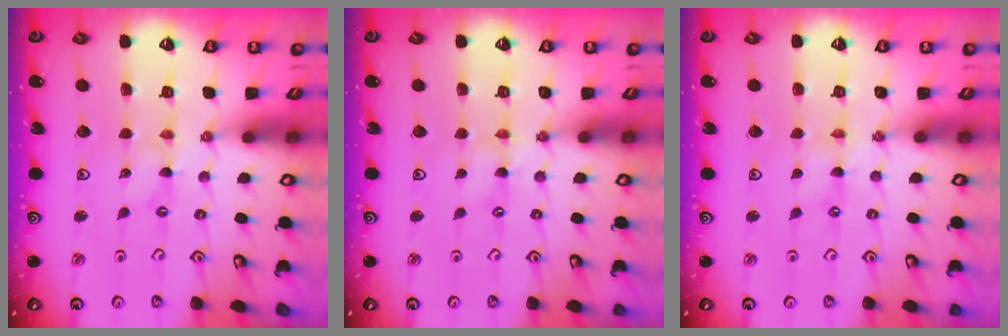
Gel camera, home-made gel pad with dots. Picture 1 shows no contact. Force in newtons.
{"total": 0.0}
{"total": 0.0}